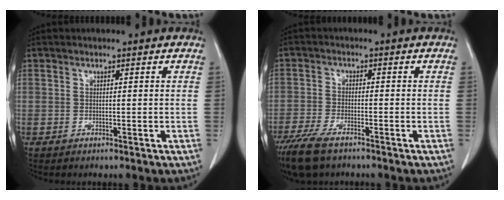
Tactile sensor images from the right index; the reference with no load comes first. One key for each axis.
{"total": 8.9, "fx": -6.3, "fy": 3.3, "fz": 5.4, "tx": -0.107, "ty": -0.018, "tz": -0.114}